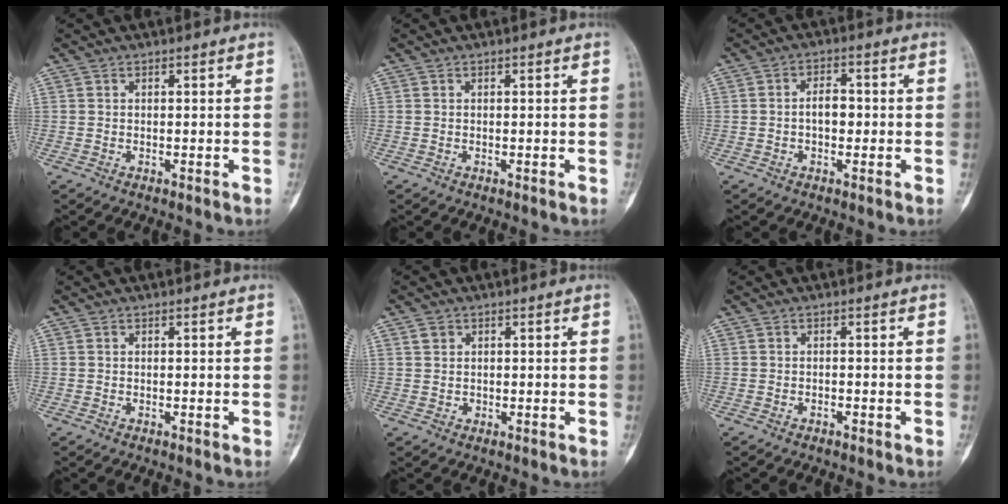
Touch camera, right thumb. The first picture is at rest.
{"total": 0.0}
{"total": 4.2, "force": [-0.4, 2.6, 3.3], "torque": [-0.045, 0.012, -0.010]}
{"total": 0.0}
{"total": 2.0, "force": [0.7, 1.7, 0.6], "torque": [-0.003, -0.002, 0.013]}
{"total": 0.5, "force": [-0.4, 0.3, 0.2], "torque": [-0.005, 0.003, -0.008]}